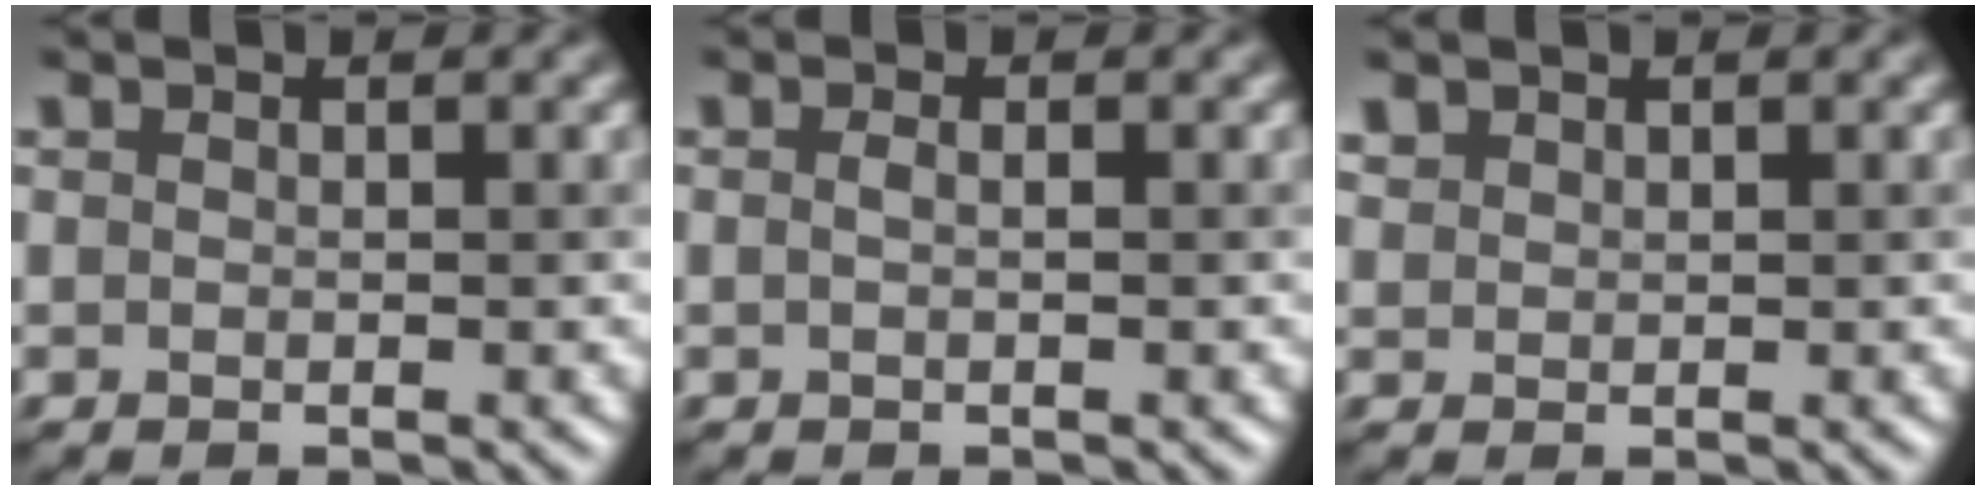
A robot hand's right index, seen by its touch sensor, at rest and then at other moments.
{"total": 0.7, "force": [0.0, 0.1, 0.7], "torque": [-0.016, 0.001, 0.000]}
{"total": 1.1, "force": [0.8, 0.7, 0.1], "torque": [-0.004, 0.002, 0.020]}